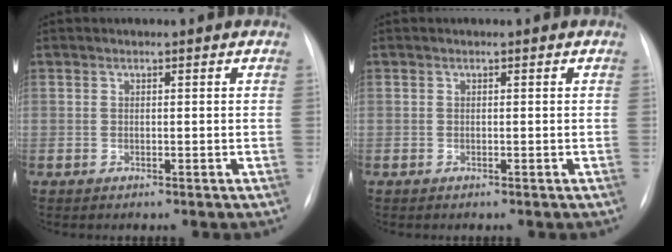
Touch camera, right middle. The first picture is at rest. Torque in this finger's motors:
{"motor_torque": [-0.37, -0.34, 0.02, -0.01]}